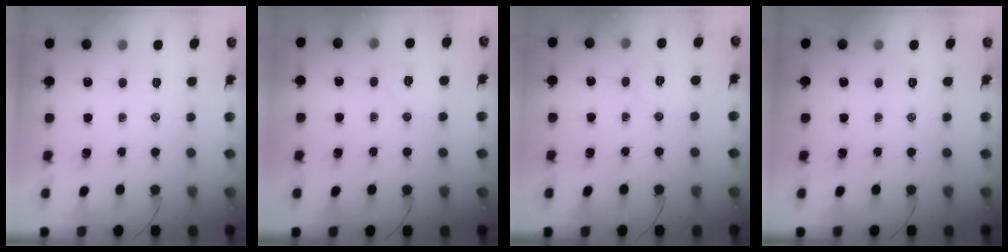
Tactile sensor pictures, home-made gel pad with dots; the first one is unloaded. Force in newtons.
{"total": 5.4, "press": 5.4, "slide": 0.9}
{"total": 4.8, "press": 4.7, "slide": 0.9}
{"total": 0.0}